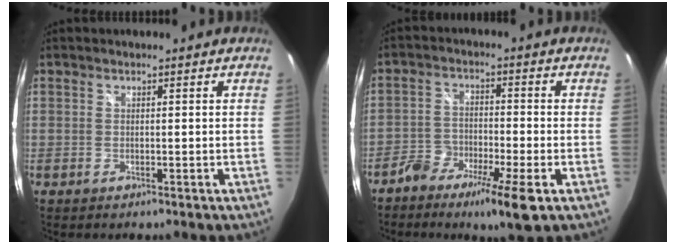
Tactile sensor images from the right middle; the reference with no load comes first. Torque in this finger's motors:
{"motor_torque": [0.06, -0.21, 0.15, 0.01]}